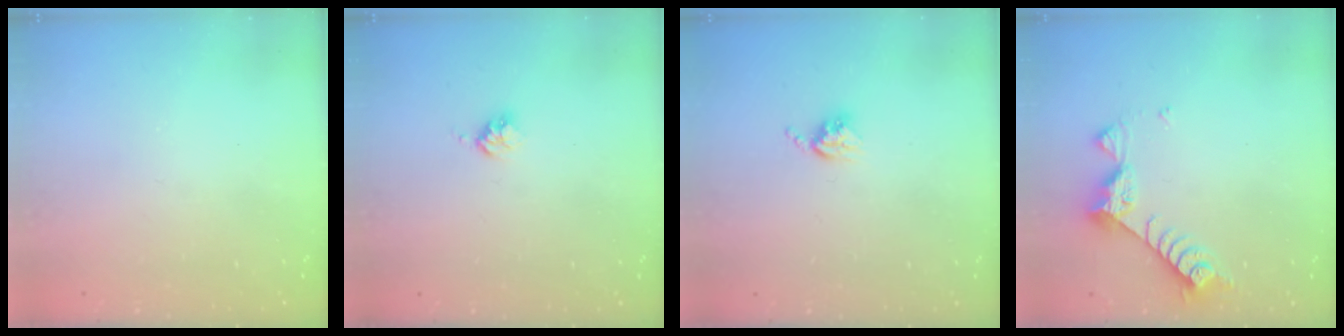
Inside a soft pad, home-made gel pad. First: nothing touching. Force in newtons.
{"total": 2.5, "press": 2.5, "slide": 0.3}
{"total": 3.8, "press": 3.8, "slide": 0.5}
{"total": 8.3, "press": 8.3, "slide": 0.5}